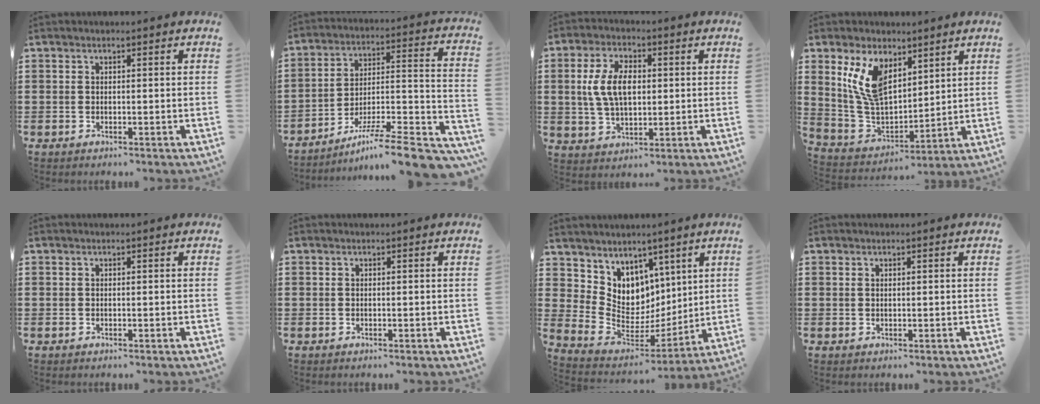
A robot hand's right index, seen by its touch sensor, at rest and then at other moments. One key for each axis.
{"total": 9.5, "fx": -7.3, "fy": -0.1, "fz": 6.0, "tx": -0.083, "ty": 0.001, "tz": -0.143}
{"total": 7.9, "fx": 0.8, "fy": 4.4, "fz": 6.5, "tx": -0.153, "ty": 0.009, "tz": 0.006}
{"total": 10.1, "fx": 5.5, "fy": 5.4, "fz": 6.6, "tx": -0.162, "ty": -0.008, "tz": 0.103}
{"total": 0.0}
{"total": 0.0}
{"total": 7.1, "fx": 4.5, "fy": 5.4, "fz": -0.4, "tx": -0.049, "ty": -0.065, "tz": 0.091}
{"total": 0.5, "fx": 0.3, "fy": 0.3, "fz": 0.3, "tx": -0.006, "ty": 0.001, "tz": 0.007}